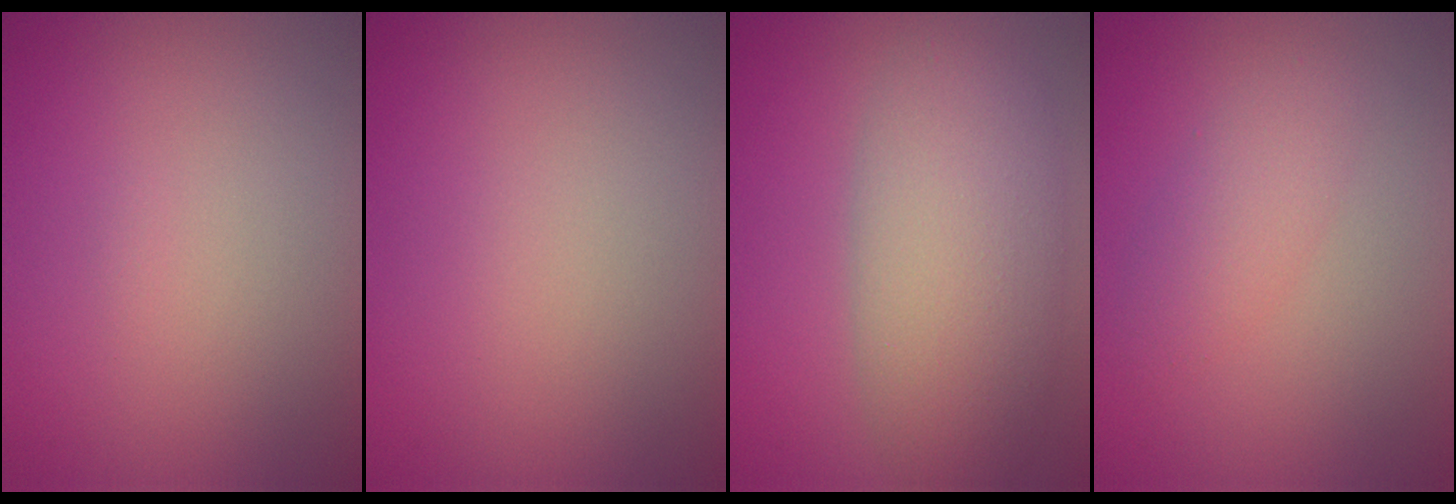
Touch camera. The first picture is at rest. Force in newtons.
{"total": 0.0}
{"total": 7.3, "press": 7.3, "slide": 0.2}
{"total": 2.2, "press": 2.2, "slide": 0.1}